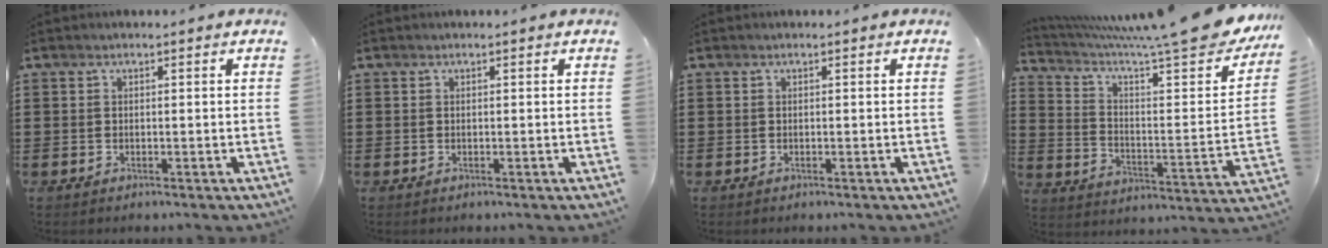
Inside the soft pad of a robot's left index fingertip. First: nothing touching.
{"total": 0.0}
{"total": 0.0}
{"total": 10.3, "force": [8.2, 0.6, 6.1], "torque": [-0.118, -0.066, 0.126]}